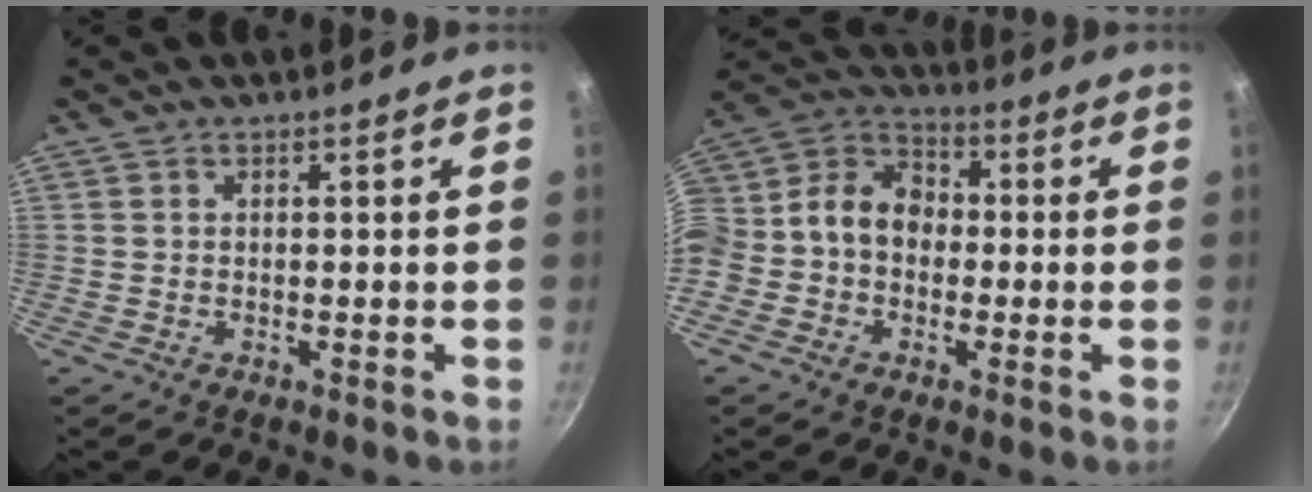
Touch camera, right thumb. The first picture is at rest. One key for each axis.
{"total": 14.9, "fx": -0.8, "fy": 12.5, "fz": 8.0, "tx": -0.126, "ty": 0.050, "tz": -0.038}